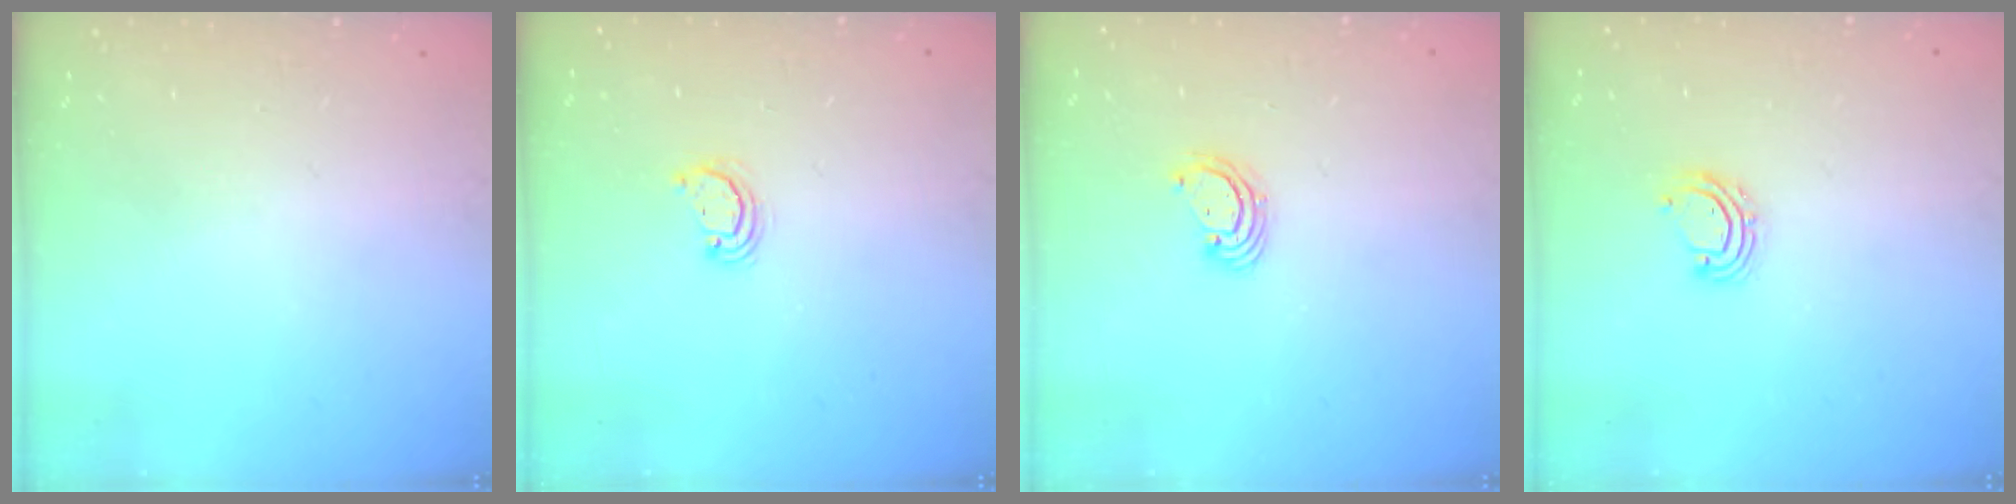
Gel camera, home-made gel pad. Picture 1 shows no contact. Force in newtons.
{"total": 2.6, "press": 2.6, "slide": 0.3}
{"total": 3.3, "press": 3.3, "slide": 0.2}
{"total": 5.6, "press": 5.6, "slide": 0.4}